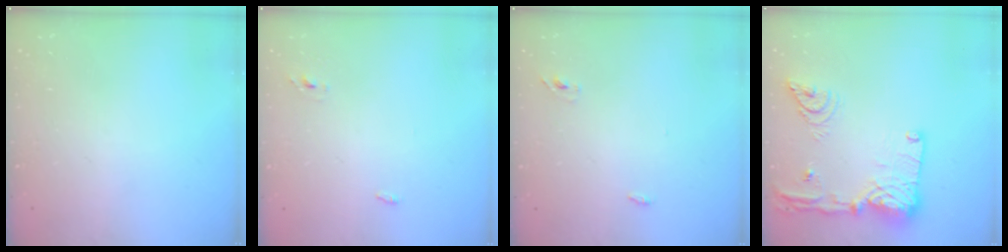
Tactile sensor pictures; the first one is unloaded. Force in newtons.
{"total": 2.7, "press": 2.6, "slide": 0.8}
{"total": 2.9, "press": 2.7, "slide": 1.0}
{"total": 20.1, "press": 19.9, "slide": 3.0}